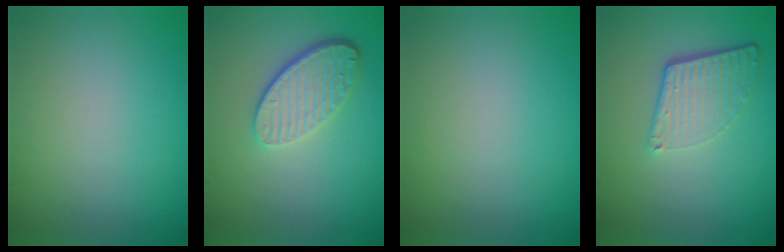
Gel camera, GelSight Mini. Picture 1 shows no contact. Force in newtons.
{"total": 4.4, "press": 3.4, "slide": 2.9}
{"total": 0.0}
{"total": 4.3, "press": 2.9, "slide": 3.2}